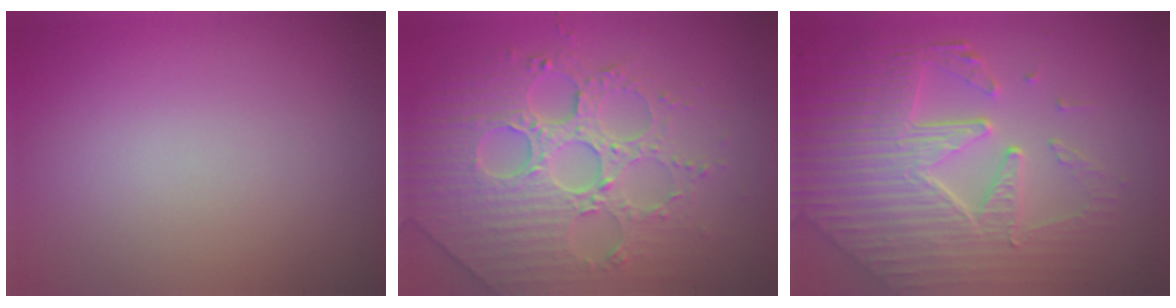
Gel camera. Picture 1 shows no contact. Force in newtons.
{"total": 6.7, "press": 5.7, "slide": 3.4}
{"total": 8.5, "press": 6.0, "slide": 6.0}